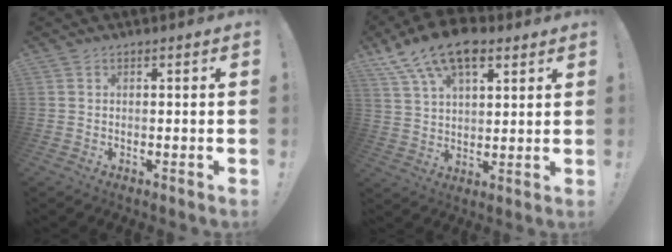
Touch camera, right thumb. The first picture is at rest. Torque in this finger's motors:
{"motor_torque": [-0.04, 1.01, 0.24, 0.23, 0.25]}